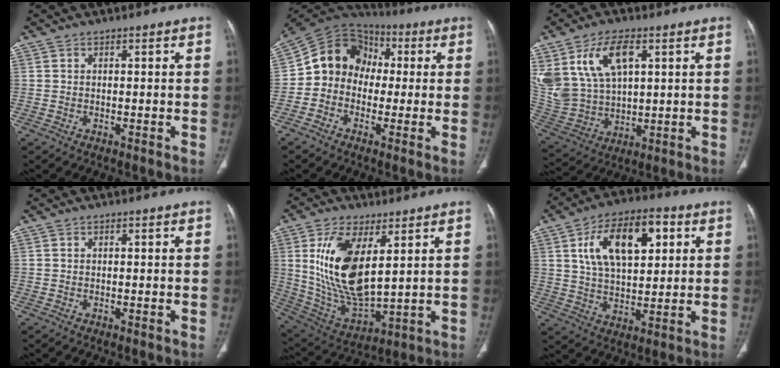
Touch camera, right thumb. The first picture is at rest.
{"total": 12.2, "force": [-0.2, 10.5, 6.1], "torque": [-0.075, 0.040, -0.020]}
{"total": 17.1, "force": [7.1, 9.9, 12.0], "torque": [-0.244, -0.019, 0.154]}
{"total": 0.0}
{"total": 16.9, "force": [4.9, 7.6, 14.3], "torque": [-0.274, -0.028, 0.111]}
{"total": 16.2, "force": [5.4, 8.4, 12.8], "torque": [-0.192, 0.002, 0.093]}